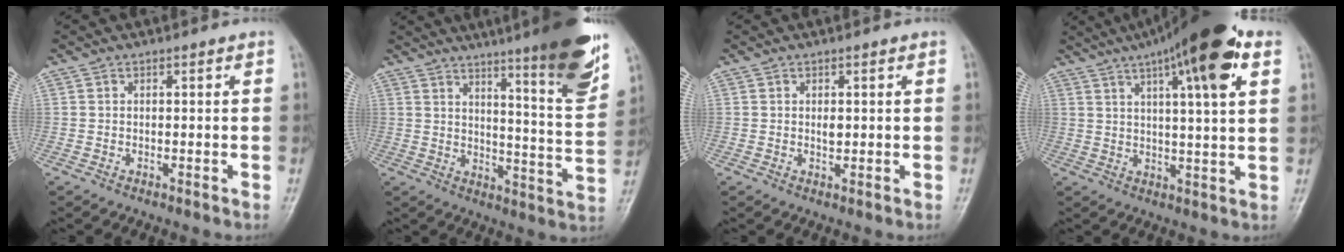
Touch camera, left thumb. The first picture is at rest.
{"total": 19.9, "force": [13.1, 2.2, 14.8], "torque": [-0.180, -0.068, 0.181]}
{"total": 1.7, "force": [0.4, 0.9, 1.4], "torque": [-0.020, -0.003, 0.007]}
{"total": 18.1, "force": [9.1, 3.7, 15.2], "torque": [-0.223, -0.007, 0.135]}